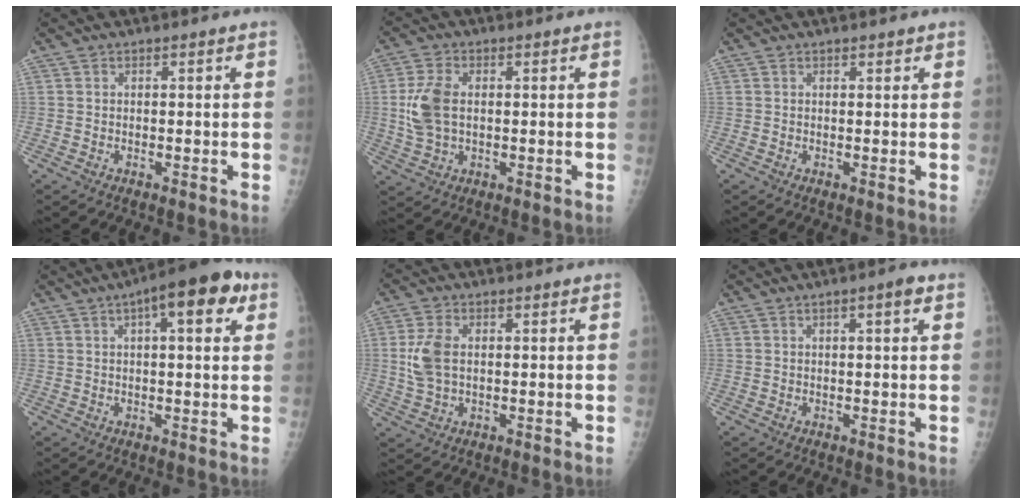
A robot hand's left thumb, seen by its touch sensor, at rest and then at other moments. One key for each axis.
{"total": 7.5, "fx": 0.3, "fy": 4.8, "fz": 5.8, "tx": -0.126, "ty": 0.003, "tz": 0.007}
{"total": 0.9, "fx": 0.6, "fy": 0.5, "fz": 0.4, "tx": 0.001, "ty": -0.003, "tz": 0.006}
{"total": 11.5, "fx": 4.8, "fy": 4.0, "fz": 9.7, "tx": -0.114, "ty": 0.012, "tz": 0.058}
{"total": 6.1, "fx": 0.5, "fy": 3.9, "fz": 4.7, "tx": -0.105, "ty": 0.002, "tz": 0.010}
{"total": 2.9, "fx": 1.2, "fy": 0.6, "fz": 2.5, "tx": -0.033, "ty": 0.001, "tz": 0.014}